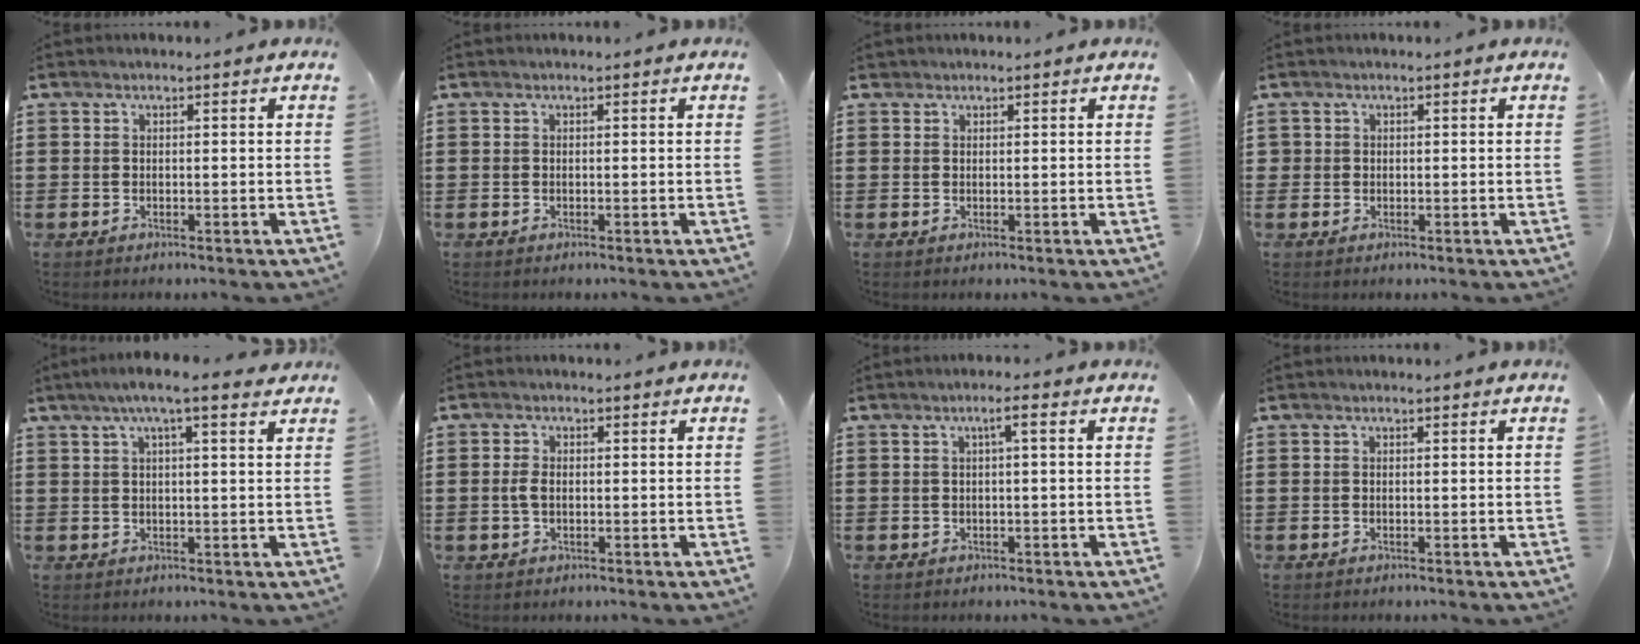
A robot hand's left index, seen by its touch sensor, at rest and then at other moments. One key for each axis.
{"total": 0.0}
{"total": 0.7, "fx": 0.6, "fy": 0.4, "fz": 0.1, "tx": -0.004, "ty": 0.003, "tz": 0.011}
{"total": 0.9, "fx": 0.2, "fy": 0.9, "fz": 0.1, "tx": -0.005, "ty": 0.004, "tz": 0.004}
{"total": 4.7, "fx": 3.1, "fy": 0.3, "fz": 3.6, "tx": -0.076, "ty": 0.004, "tz": 0.053}
{"total": 2.3, "fx": -0.1, "fy": 1.5, "fz": 1.7, "tx": -0.051, "ty": -0.001, "tz": -0.006}
{"total": 2.1, "fx": 0.2, "fy": 0.2, "fz": 2.1, "tx": -0.040, "ty": 0.004, "tz": 0.002}
{"total": 0.0}